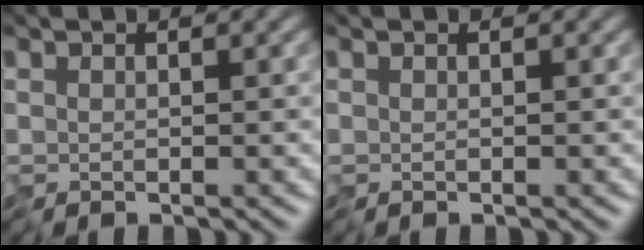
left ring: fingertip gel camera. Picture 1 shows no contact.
{"total": 0.0}